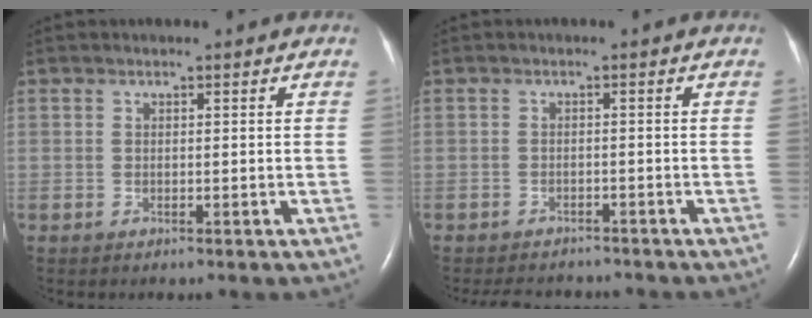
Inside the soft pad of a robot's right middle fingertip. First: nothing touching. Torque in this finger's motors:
{"motor_torque": [0.41, -0.40, 0.07, 0.01]}